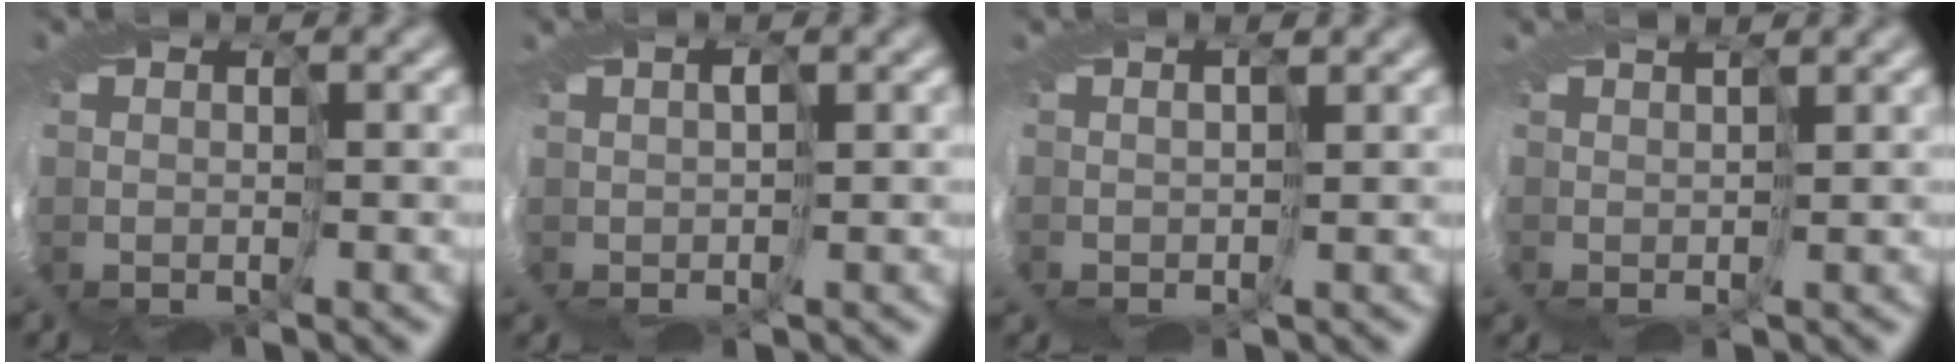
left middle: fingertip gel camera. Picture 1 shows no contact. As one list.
[{"total": 1.4, "force": [0.5, -1.2, -0.6], "torque": [0.019, 0.013, 0.004]}, {"total": 1.7, "force": [1.0, -1.4, -0.2], "torque": [0.019, 0.017, -0.011]}, {"total": 2.9, "force": [2.1, -1.9, -0.8], "torque": [0.018, 0.022, 0.008]}]